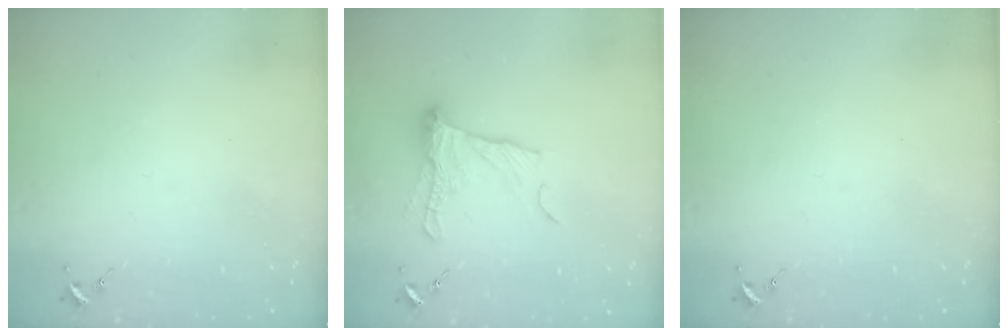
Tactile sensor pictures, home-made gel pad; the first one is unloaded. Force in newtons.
{"total": 13.6, "press": 13.6, "slide": 1.1}
{"total": 0.0}